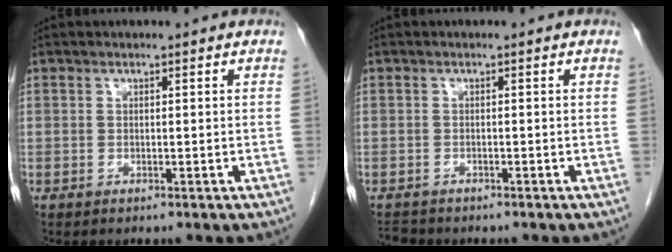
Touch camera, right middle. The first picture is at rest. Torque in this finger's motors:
{"motor_torque": [0.01, -0.01, 0.00, -0.01]}